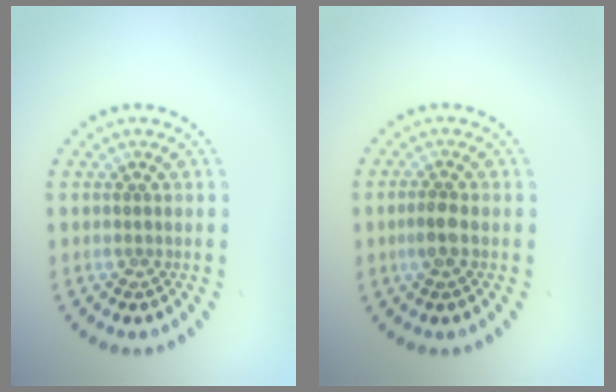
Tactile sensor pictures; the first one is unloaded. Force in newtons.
{"total": 1.6, "press": 1.6, "slide": 0.5}